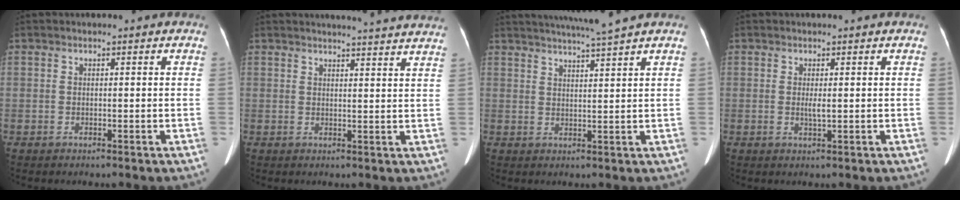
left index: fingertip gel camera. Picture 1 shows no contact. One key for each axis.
{"total": 14.2, "fx": 13.6, "fy": -0.1, "fz": 4.1, "tx": -0.048, "ty": -0.029, "tz": 0.144}
{"total": 7.3, "fx": 6.4, "fy": -1.7, "fz": 3.1, "tx": -0.049, "ty": 0.002, "tz": 0.094}
{"total": 1.3, "fx": 0.0, "fy": 0.2, "fz": 1.3, "tx": -0.028, "ty": -0.003, "tz": 0.001}